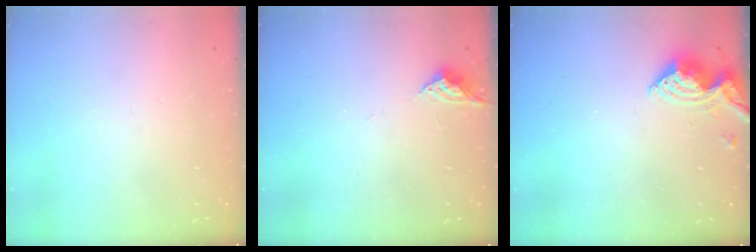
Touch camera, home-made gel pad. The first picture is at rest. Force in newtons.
{"total": 4.2, "press": 4.2, "slide": 0.6}
{"total": 8.8, "press": 8.8, "slide": 0.5}